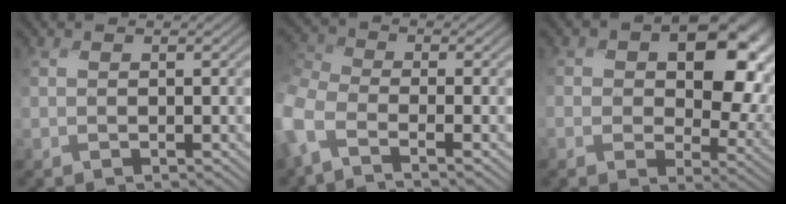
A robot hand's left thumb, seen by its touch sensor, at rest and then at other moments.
{"total": 5.5, "force": [-3.7, 2.3, 3.3], "torque": [-0.087, -0.007, -0.099]}
{"total": 12.5, "force": [2.6, 8.5, 8.7], "torque": [-0.140, -0.017, 0.055]}